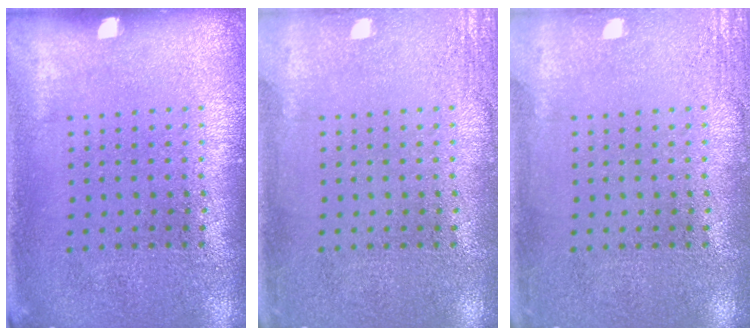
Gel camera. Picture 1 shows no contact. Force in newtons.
{"total": 1.9, "press": 1.9, "slide": 0.2}
{"total": 1.9, "press": 1.9, "slide": 0.2}